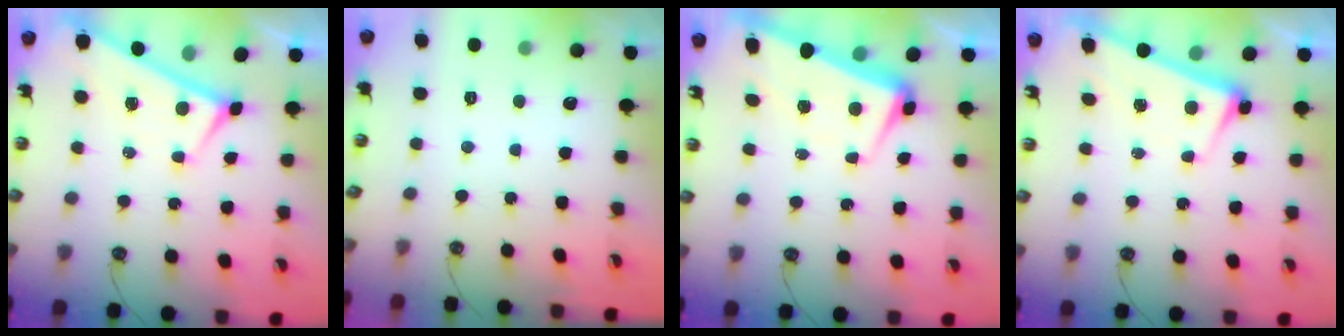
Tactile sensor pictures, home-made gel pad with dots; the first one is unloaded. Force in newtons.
{"total": 0.0}
{"total": 1.3, "press": 0.4, "slide": 1.2}
{"total": 2.5, "press": 2.4, "slide": 0.8}